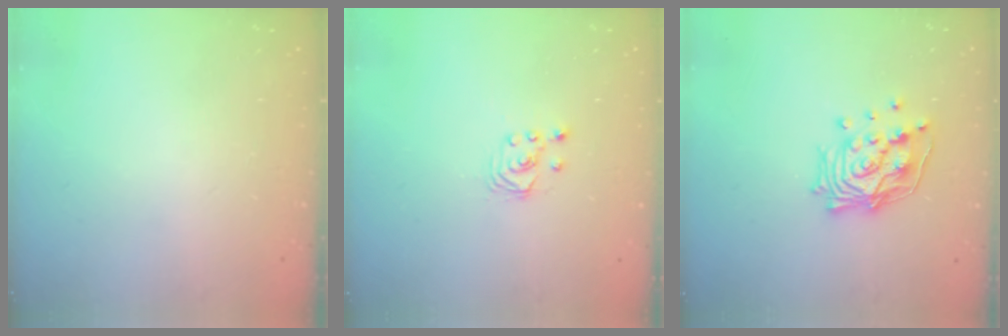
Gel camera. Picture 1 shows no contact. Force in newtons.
{"total": 2.1, "press": 2.1, "slide": 0.3}
{"total": 15.4, "press": 15.2, "slide": 1.9}